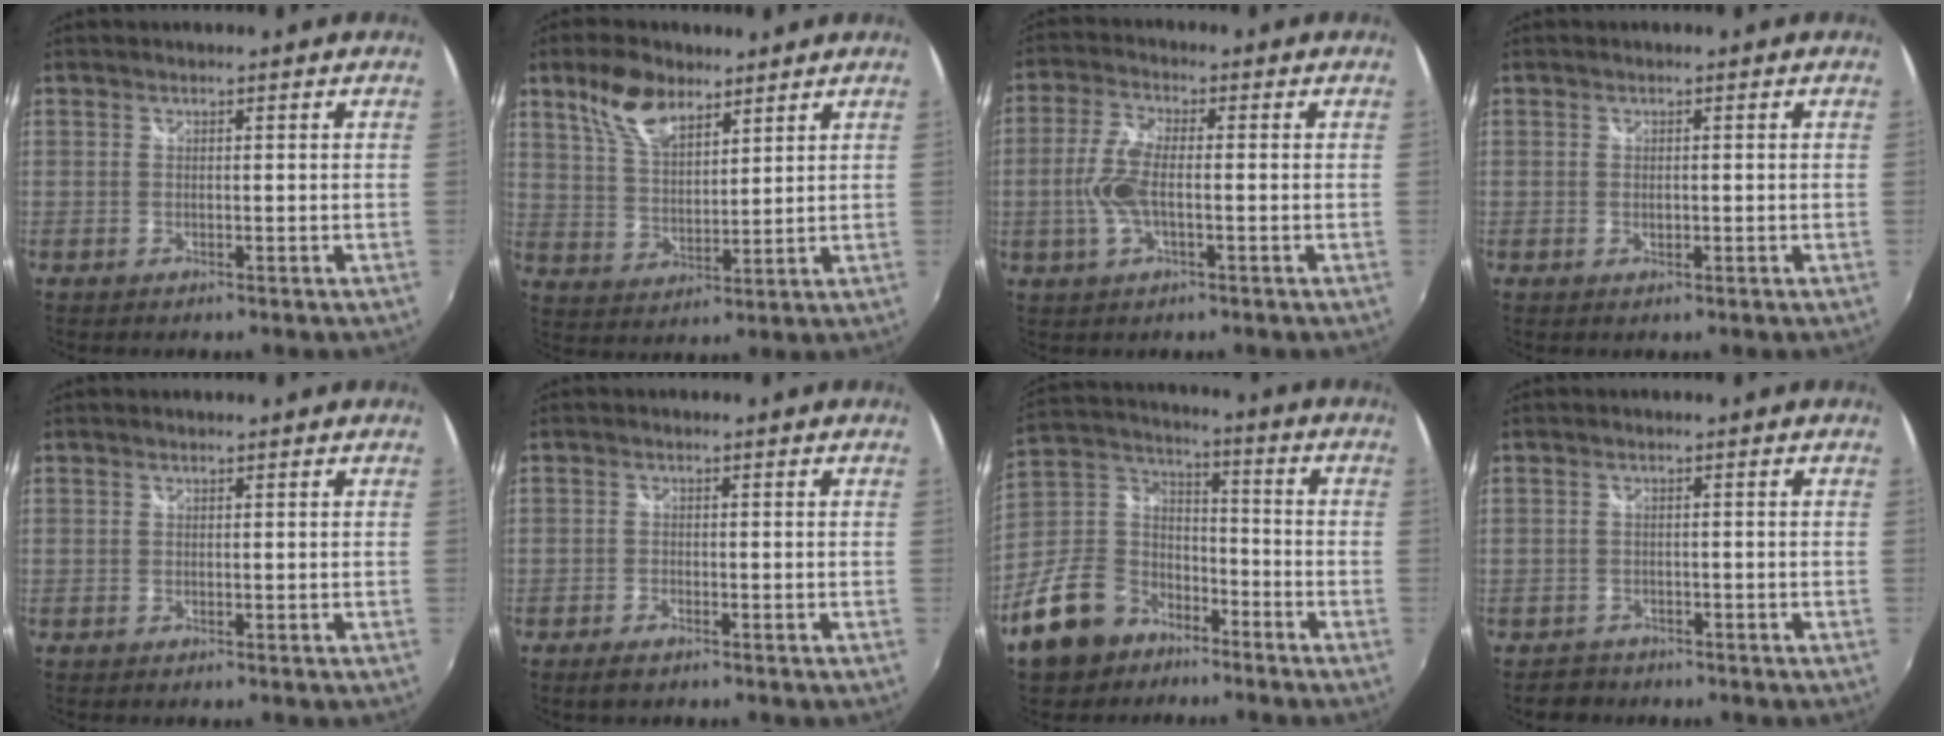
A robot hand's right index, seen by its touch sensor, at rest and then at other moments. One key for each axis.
{"total": 9.8, "fx": 6.5, "fy": 4.7, "fz": 5.7, "tx": -0.109, "ty": 0.015, "tz": 0.128}
{"total": 7.3, "fx": -1.3, "fy": 2.5, "fz": 6.8, "tx": -0.148, "ty": 0.004, "tz": -0.027}
{"total": 0.9, "fx": -0.2, "fy": 0.7, "fz": 0.6, "tx": -0.012, "ty": -0.002, "tz": -0.002}
{"total": 0.0}
{"total": 2.4, "fx": -1.8, "fy": 1.0, "fz": 1.2, "tx": -0.031, "ty": -0.005, "tz": -0.037}
{"total": 16.9, "fx": -10.5, "fy": 11.6, "fz": 6.4, "tx": -0.174, "ty": 0.037, "tz": -0.171}
{"total": 3.0, "fx": -2.4, "fy": 1.9, "fz": 0.0, "tx": -0.010, "ty": 0.003, "tz": -0.040}